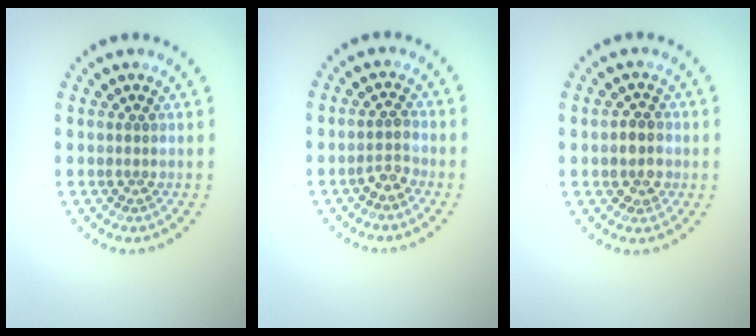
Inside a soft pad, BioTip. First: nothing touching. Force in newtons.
{"total": 1.6, "press": 1.4, "slide": 0.7}
{"total": 2.1, "press": 2.0, "slide": 0.6}